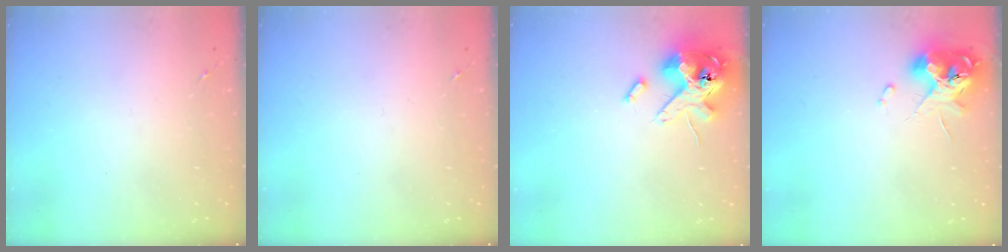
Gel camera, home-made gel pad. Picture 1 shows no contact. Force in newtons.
{"total": 0.0}
{"total": 15.4, "press": 15.1, "slide": 3.2}
{"total": 11.4, "press": 11.3, "slide": 1.8}